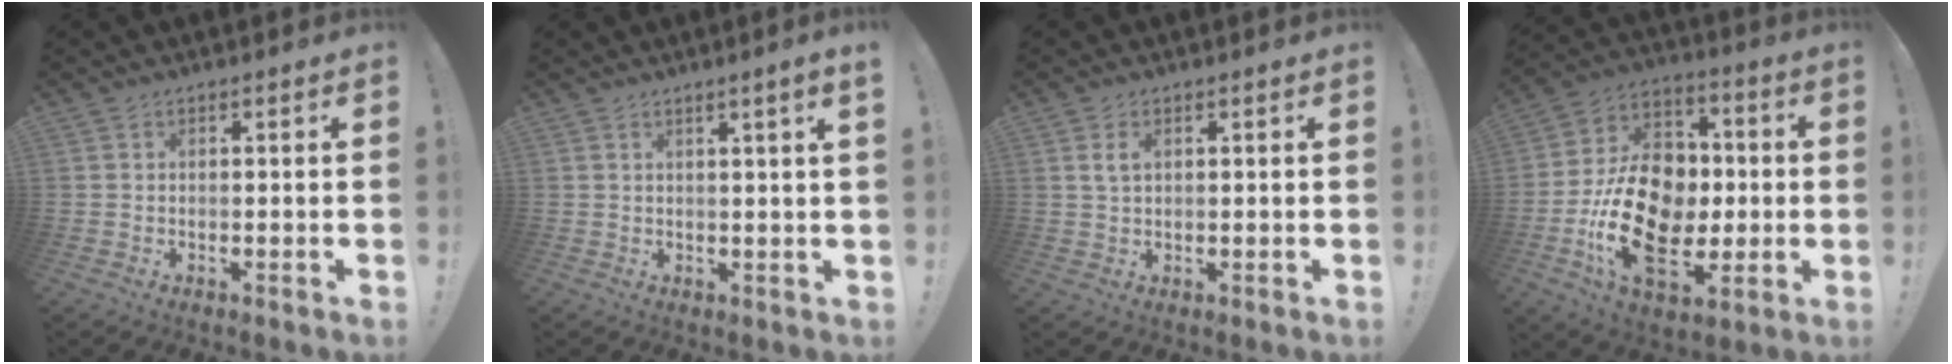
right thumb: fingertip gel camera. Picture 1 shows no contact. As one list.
[{"total": 2.5, "force": [1.3, -0.7, 2.0], "torque": [-0.033, -0.004, 0.020]}, {"total": 3.0, "force": [1.1, 1.6, 2.2], "torque": [-0.039, 0.001, 0.019]}, {"total": 23.4, "force": [-4.3, 16.2, 16.4], "torque": [-0.318, 0.026, -0.056]}]